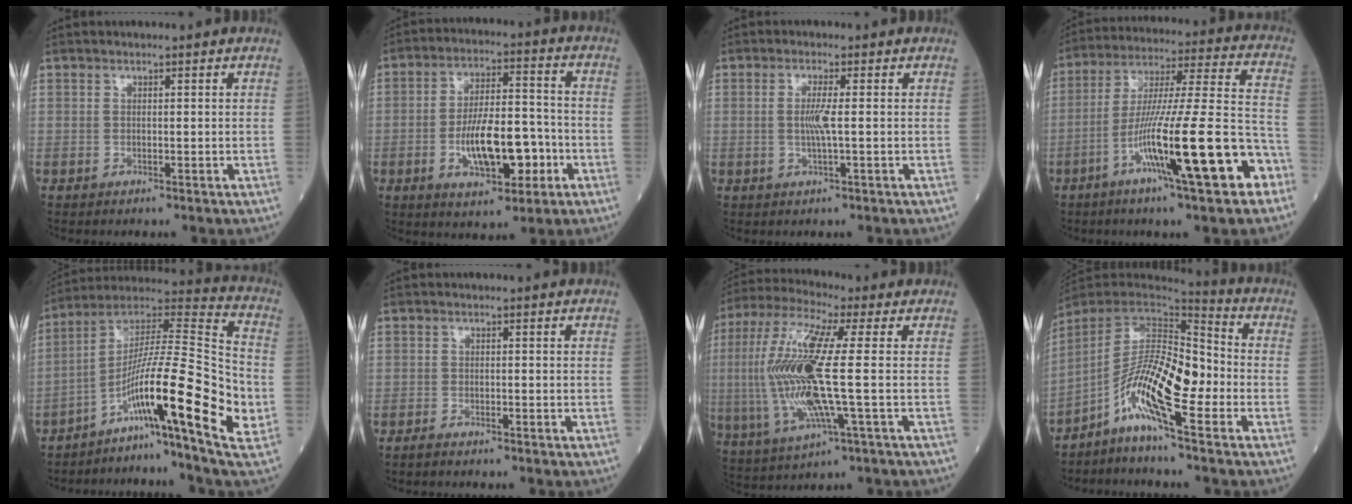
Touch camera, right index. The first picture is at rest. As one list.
[{"total": 12.0, "force": [-3.6, 4.4, 10.6], "torque": [-0.191, 0.014, -0.055]}, {"total": 3.0, "force": [0.0, -0.1, 3.0], "torque": [-0.061, -0.002, 0.002]}, {"total": 20.0, "force": [-8.9, 1.3, 17.9], "torque": [-0.294, -0.009, -0.146]}, {"total": 20.7, "force": [-6.1, 0.7, 19.8], "torque": [-0.326, 0.001, -0.110]}, {"total": 1.2, "force": [-1.1, 0.1, 0.4], "torque": [-0.016, -0.003, -0.020]}, {"total": 16.5, "force": [-0.4, 1.6, 16.4], "torque": [-0.364, 0.007, -0.010]}, {"total": 11.9, "force": [-4.7, 1.8, 10.8], "torque": [-0.200, 0.012, -0.090]}]